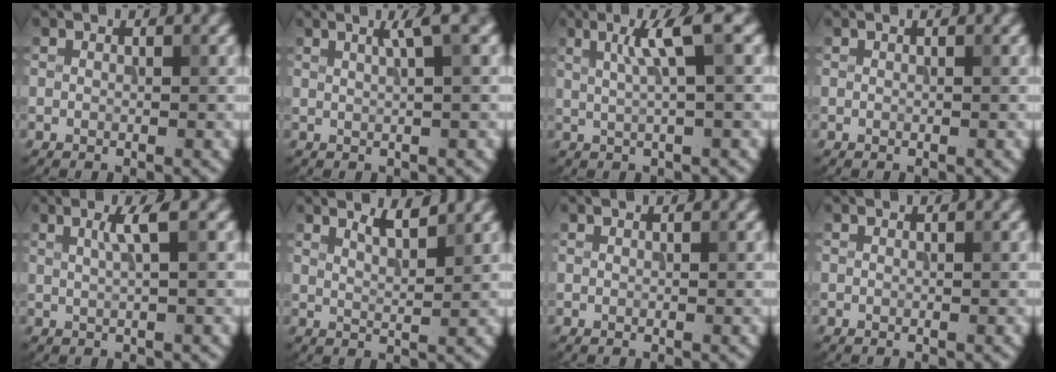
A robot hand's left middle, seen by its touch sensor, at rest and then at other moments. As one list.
[{"total": 2.4, "force": [1.2, 0.4, 2.1], "torque": [-0.026, 0.008, 0.017]}, {"total": 4.0, "force": [1.3, 0.5, 3.7], "torque": [-0.058, 0.006, 0.023]}, {"total": 0.0}, {"total": 2.3, "force": [0.8, 0.4, 2.1], "torque": [-0.036, 0.003, 0.011]}, {"total": 2.3, "force": [1.8, 0.4, 1.3], "torque": [-0.017, 0.001, 0.031]}, {"total": 0.0}, {"total": 0.0}]